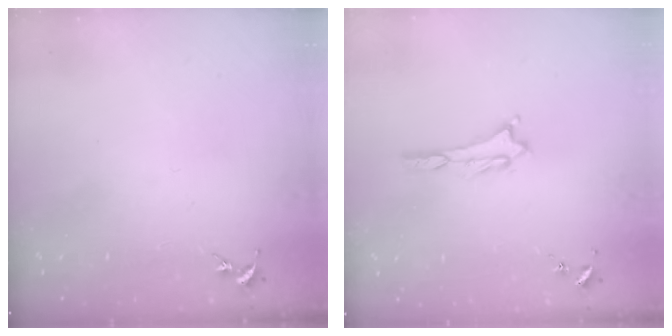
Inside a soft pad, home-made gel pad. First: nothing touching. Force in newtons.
{"total": 0.7, "press": 0.7, "slide": 0.3}